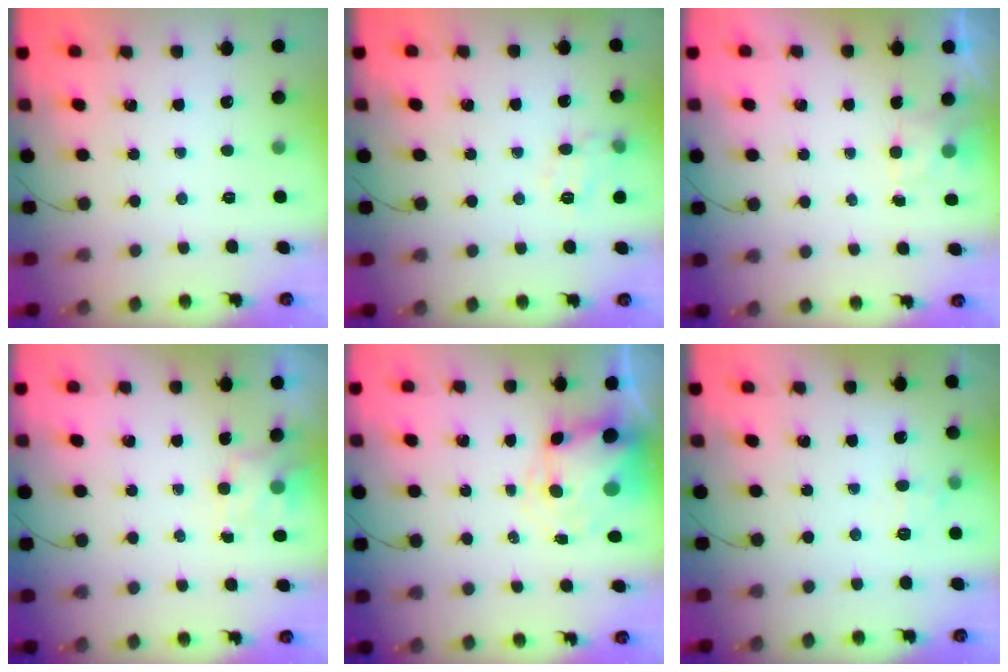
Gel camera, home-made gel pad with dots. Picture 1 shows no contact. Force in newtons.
{"total": 9.4, "press": 9.4, "slide": 1.1}
{"total": 1.4, "press": 0.7, "slide": 1.2}
{"total": 4.1, "press": 3.9, "slide": 1.1}
{"total": 7.3, "press": 7.0, "slide": 2.0}
{"total": 6.8, "press": 6.5, "slide": 1.9}